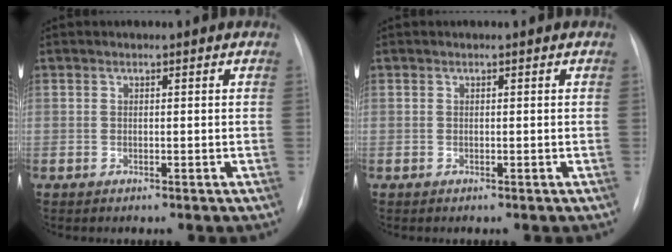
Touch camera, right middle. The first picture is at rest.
{"total": 0.0}